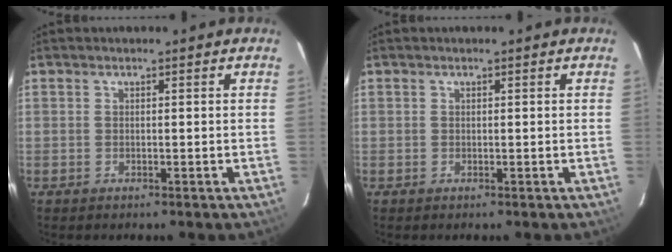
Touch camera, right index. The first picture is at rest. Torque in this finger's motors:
{"motor_torque": [0.10, 0.00, 0.01, 0.00]}